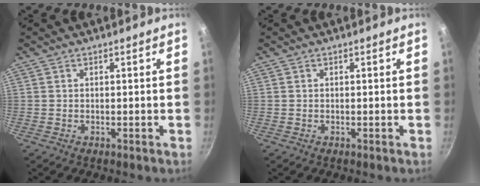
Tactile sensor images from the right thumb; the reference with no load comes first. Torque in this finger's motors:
{"motor_torque": [0.00, 0.00, 0.34, 0.17, 0.04]}